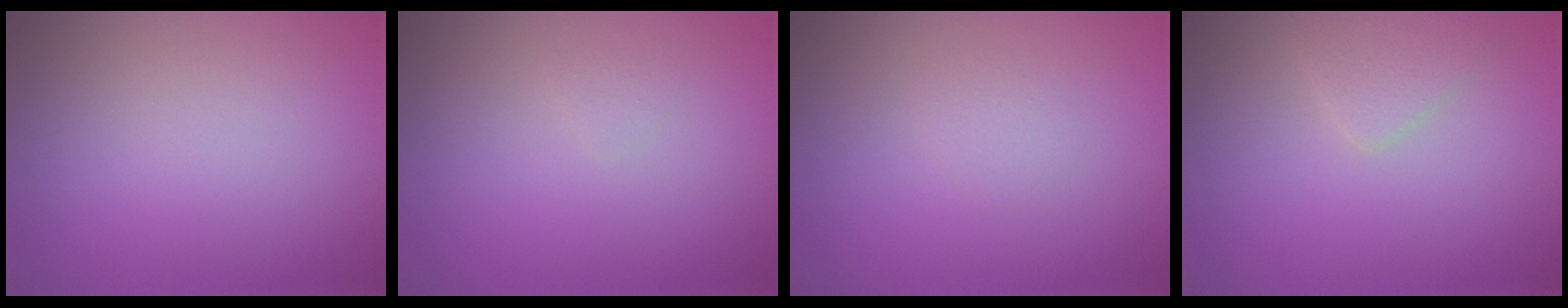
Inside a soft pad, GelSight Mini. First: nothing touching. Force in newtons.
{"total": 0.5, "press": 0.5, "slide": 0.0}
{"total": 0.8, "press": 0.8, "slide": 0.1}
{"total": 1.9, "press": 1.9, "slide": 0.1}